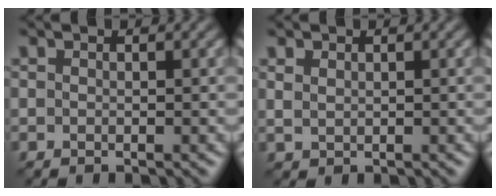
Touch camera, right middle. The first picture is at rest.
{"total": 1.3, "force": [0.9, 0.9, 0.5], "torque": [-0.014, 0.001, 0.022]}